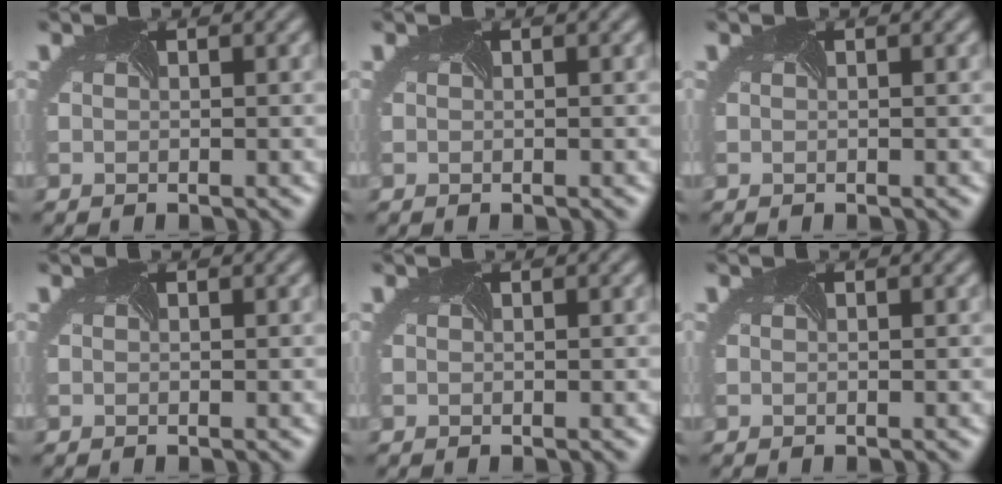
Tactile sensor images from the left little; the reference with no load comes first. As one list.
[{"total": 0.0}, {"total": 0.0}, {"total": 0.0}, {"total": 0.0}, {"total": 0.0}]